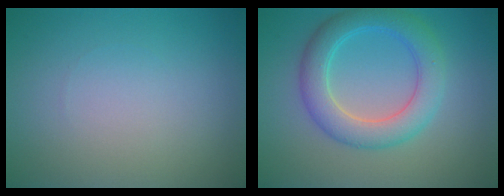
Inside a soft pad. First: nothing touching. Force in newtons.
{"total": 5.0, "press": 5.0, "slide": 0.1}